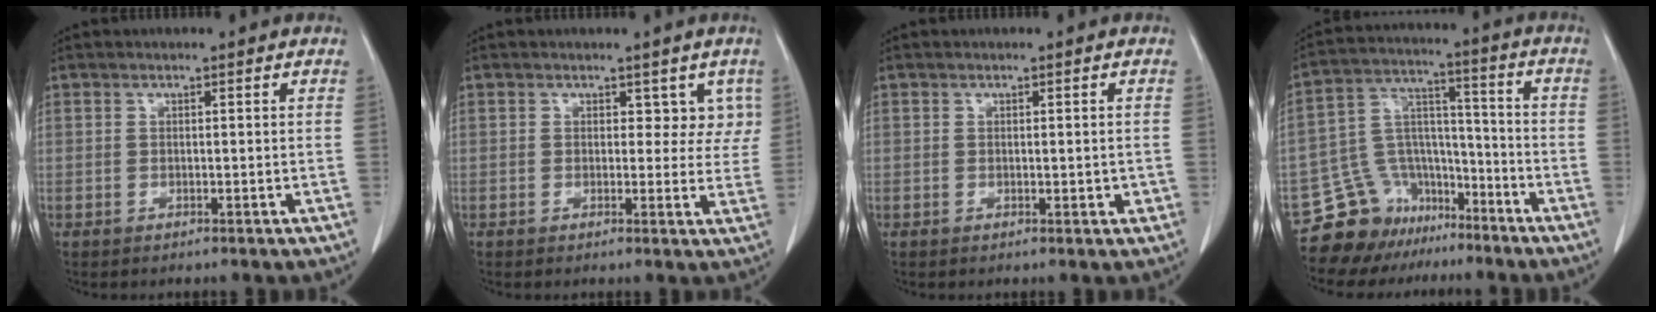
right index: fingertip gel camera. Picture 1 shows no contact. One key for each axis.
{"total": 3.7, "fx": 1.9, "fy": 2.6, "fz": 1.8, "tx": 0.007, "ty": 0.002, "tz": 0.016}
{"total": 1.5, "fx": -0.1, "fy": 0.6, "fz": 1.4, "tx": -0.017, "ty": -0.003, "tz": 0.005}
{"total": 11.9, "fx": -9.4, "fy": 7.2, "fz": 1.2, "tx": -0.027, "ty": 0.073, "tz": -0.160}